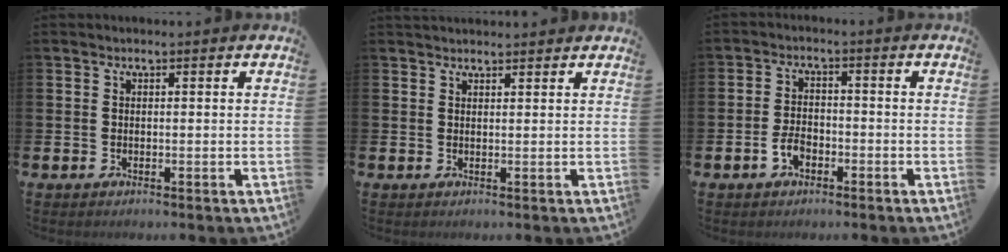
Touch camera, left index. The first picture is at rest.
{"total": 1.5, "force": [1.5, 0.3, 0.1], "torque": [0.003, -0.002, 0.027]}
{"total": 3.1, "force": [-1.6, 1.8, 2.0], "torque": [-0.037, 0.006, -0.031]}